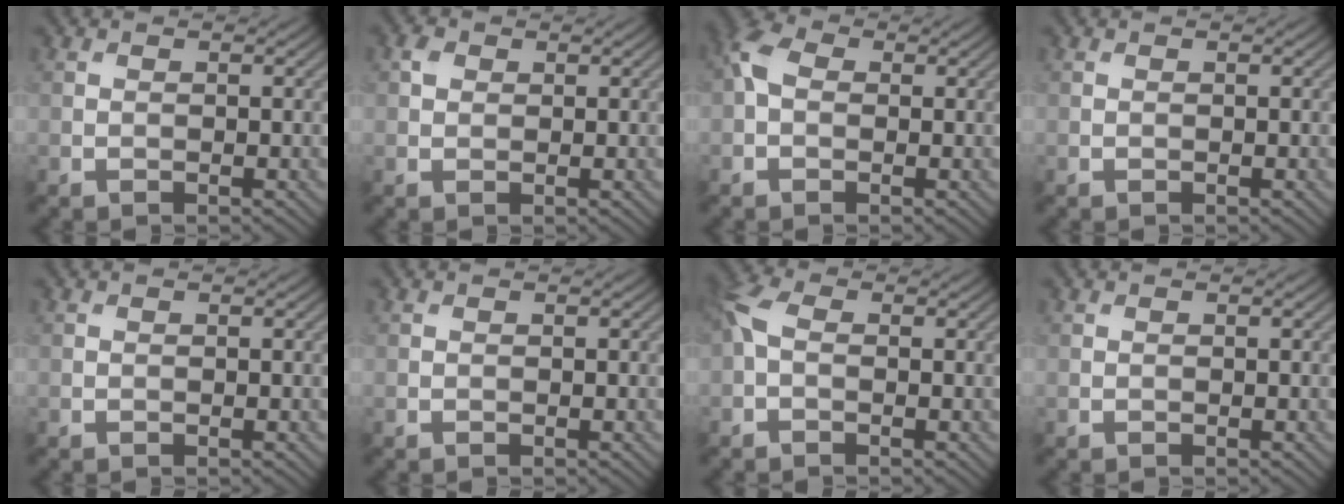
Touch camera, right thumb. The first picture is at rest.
{"total": 1.3, "force": [0.6, 1.0, 0.4], "torque": [-0.011, 0.005, 0.008]}
{"total": 4.1, "force": [0.5, 2.9, 2.9], "torque": [-0.070, 0.011, -0.002]}
{"total": 0.0}
{"total": 0.0}
{"total": 0.0}
{"total": 3.9, "force": [-0.1, 2.4, 3.1], "torque": [-0.085, 0.013, -0.014]}
{"total": 0.0}